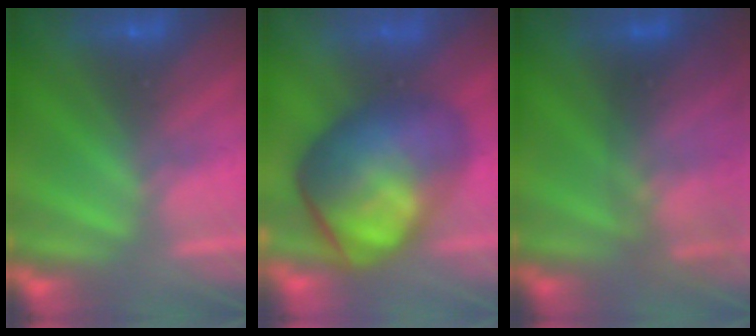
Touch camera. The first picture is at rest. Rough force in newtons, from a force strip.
{"total": 5.9}
{"total": 2.8}